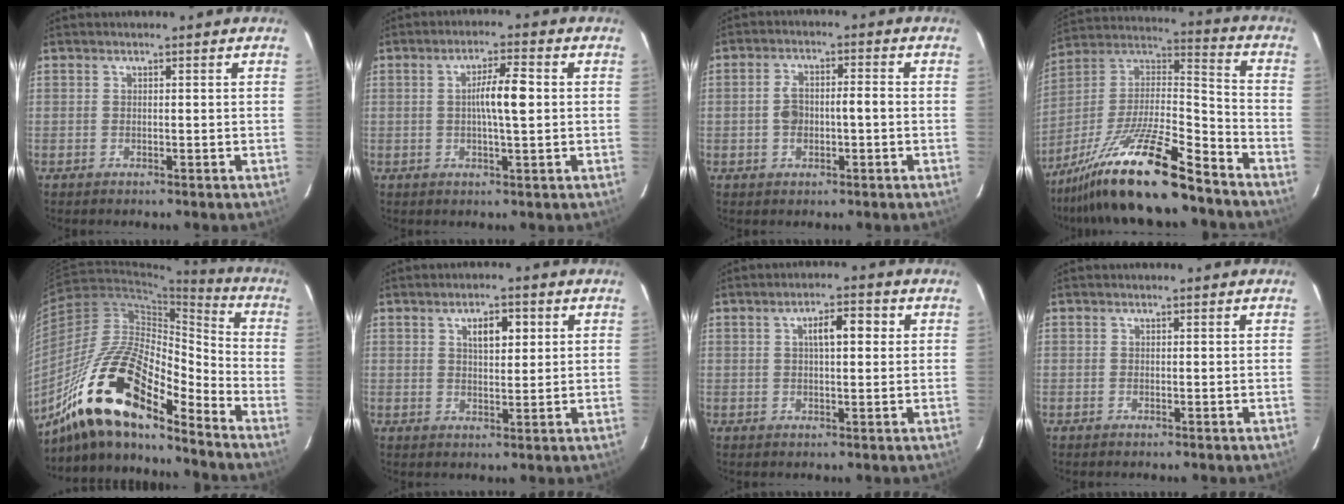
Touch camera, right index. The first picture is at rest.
{"total": 5.6, "force": [0.3, 0.5, 5.6], "torque": [-0.099, 0.008, 0.003]}
{"total": 5.3, "force": [-0.8, 2.3, 4.7], "torque": [-0.100, 0.021, -0.012]}
{"total": 19.8, "force": [-14.8, 2.1, 13.0], "torque": [-0.260, -0.015, -0.268]}
{"total": 18.0, "force": [-12.7, 4.8, 11.8], "torque": [-0.213, 0.022, -0.226]}
{"total": 4.4, "force": [1.7, 1.7, 3.7], "torque": [-0.061, 0.005, 0.028]}
{"total": 4.8, "force": [1.2, 1.3, 4.4], "torque": [-0.076, 0.015, 0.020]}
{"total": 0.0}